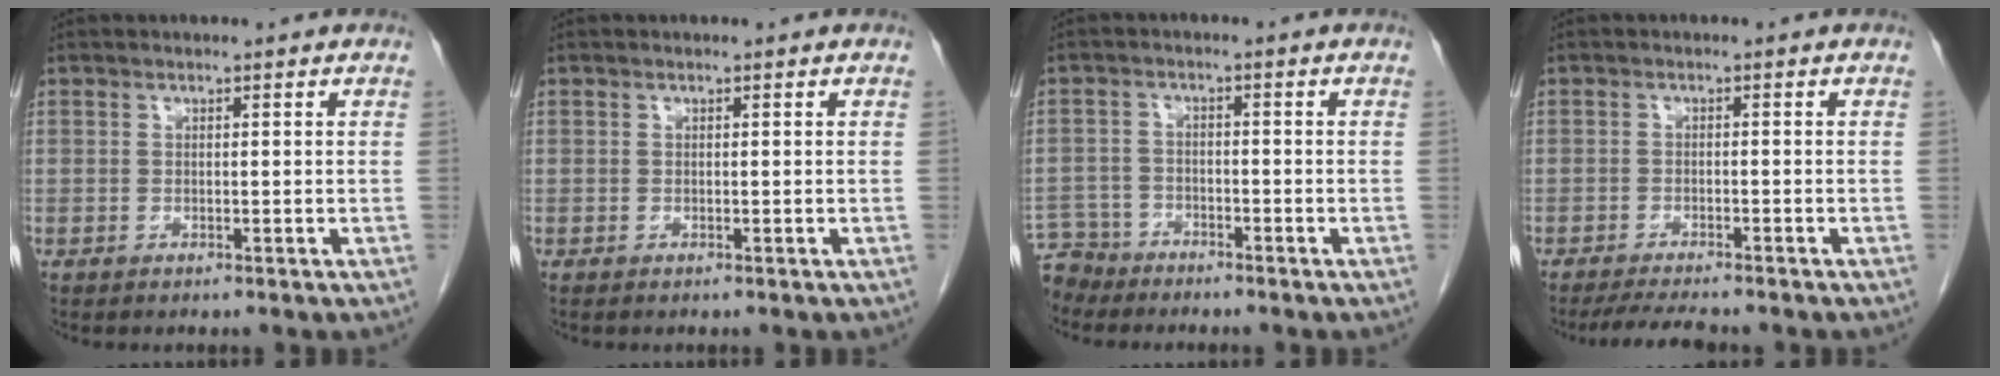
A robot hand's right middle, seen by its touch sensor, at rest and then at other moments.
{"total": 0.0}
{"total": 5.2, "force": [-4.9, 1.6, -0.7], "torque": [0.015, -0.006, -0.095]}
{"total": 5.5, "force": [-4.9, 0.5, 2.4], "torque": [-0.038, -0.015, -0.078]}